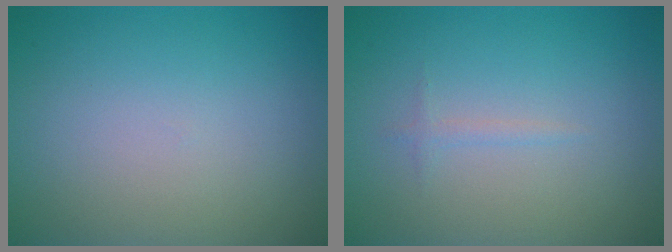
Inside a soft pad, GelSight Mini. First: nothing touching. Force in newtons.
{"total": 0.7, "press": 0.7, "slide": 0.0}